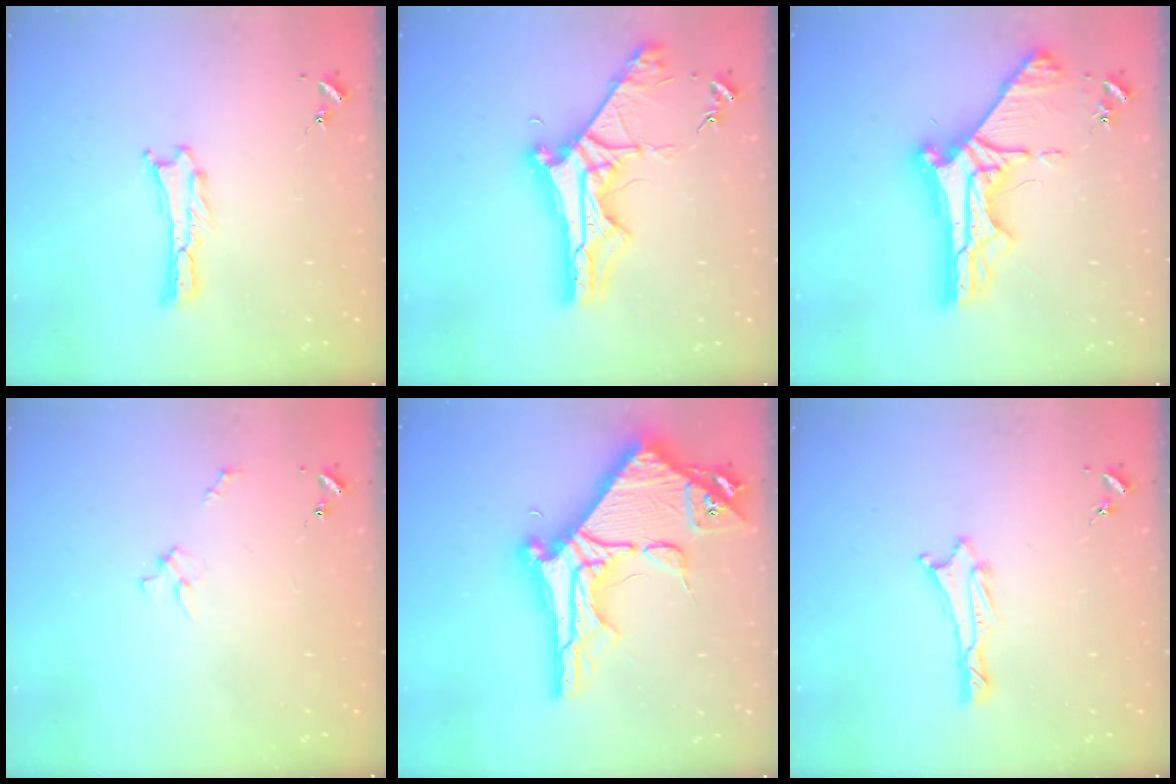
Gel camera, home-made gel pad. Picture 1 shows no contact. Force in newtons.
{"total": 9.4, "press": 9.4, "slide": 1.0}
{"total": 11.8, "press": 11.7, "slide": 1.2}
{"total": 2.3, "press": 2.2, "slide": 0.3}
{"total": 15.4, "press": 15.3, "slide": 1.5}
{"total": 1.0, "press": 1.0, "slide": 0.2}